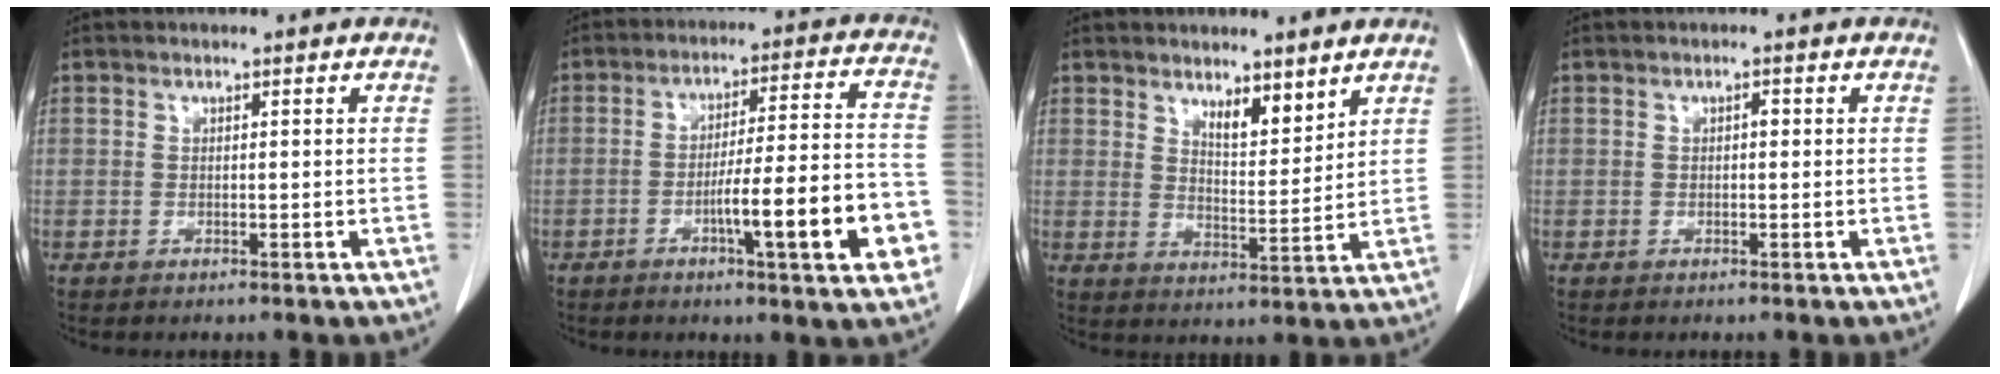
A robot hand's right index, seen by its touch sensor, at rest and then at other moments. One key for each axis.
{"total": 14.4, "fx": -5.2, "fy": 1.4, "fz": 13.4, "tx": -0.188, "ty": 0.013, "tz": -0.071}
{"total": 5.1, "fx": 3.9, "fy": 1.4, "fz": 3.0, "tx": -0.053, "ty": -0.014, "tz": 0.069}
{"total": 0.7, "fx": 0.0, "fy": 0.4, "fz": 0.6, "tx": -0.008, "ty": 0.003, "tz": -0.001}